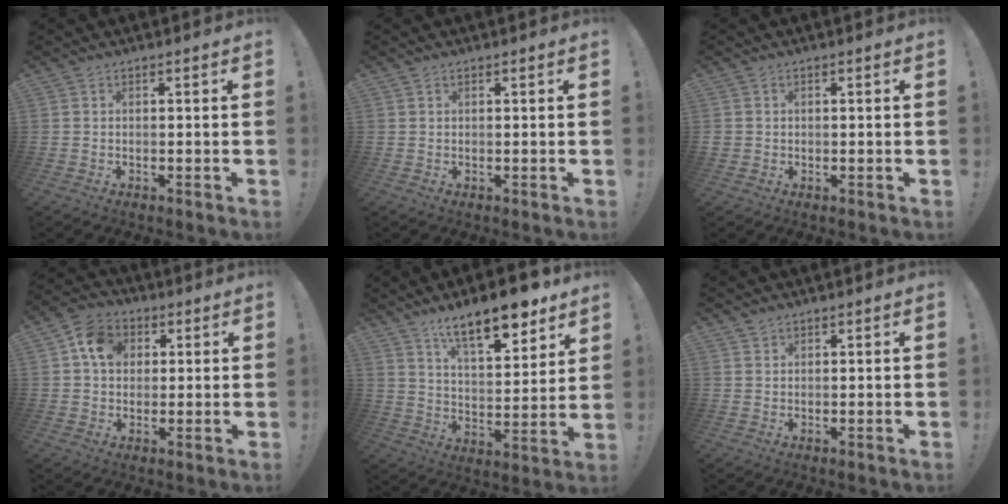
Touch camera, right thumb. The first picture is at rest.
{"total": 0.5, "force": [0.4, 0.2, 0.2], "torque": [0.003, -0.002, 0.007]}
{"total": 1.2, "force": [0.1, 1.2, 0.3], "torque": [-0.005, 0.003, 0.003]}
{"total": 10.6, "force": [3.0, 8.6, 5.3], "torque": [-0.080, 0.005, 0.059]}
{"total": 15.8, "force": [10.9, 5.1, 10.3], "torque": [-0.158, -0.070, 0.181]}
{"total": 1.3, "force": [1.2, 0.6, 0.3], "torque": [0.003, -0.005, 0.021]}